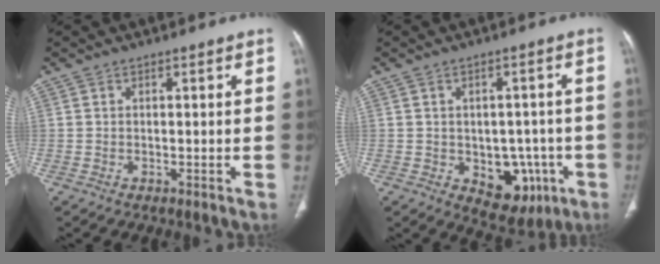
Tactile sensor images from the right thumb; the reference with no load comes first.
{"total": 10.1, "force": [-3.0, 7.0, 6.7], "torque": [-0.038, 0.015, -0.022]}